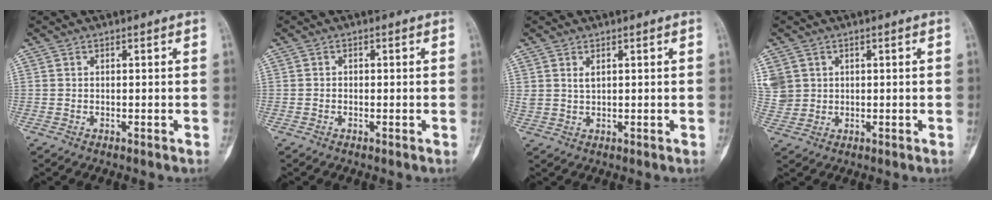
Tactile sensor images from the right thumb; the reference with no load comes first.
{"total": 0.6, "force": [-0.2, 0.5, 0.2], "torque": [0.000, 0.002, -0.007]}
{"total": 1.8, "force": [1.0, 0.9, 1.2], "torque": [-0.024, -0.003, 0.026]}
{"total": 7.9, "force": [2.5, 6.9, 2.8], "torque": [-0.068, 0.007, 0.064]}